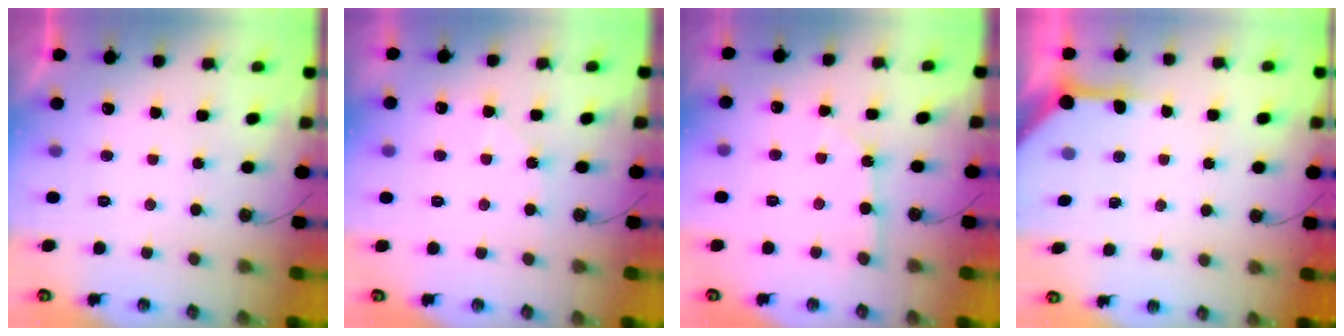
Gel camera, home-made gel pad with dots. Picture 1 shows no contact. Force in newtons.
{"total": 4.4, "press": 4.4, "slide": 0.5}
{"total": 2.9, "press": 2.9, "slide": 0.3}
{"total": 5.4, "press": 5.4, "slide": 0.3}